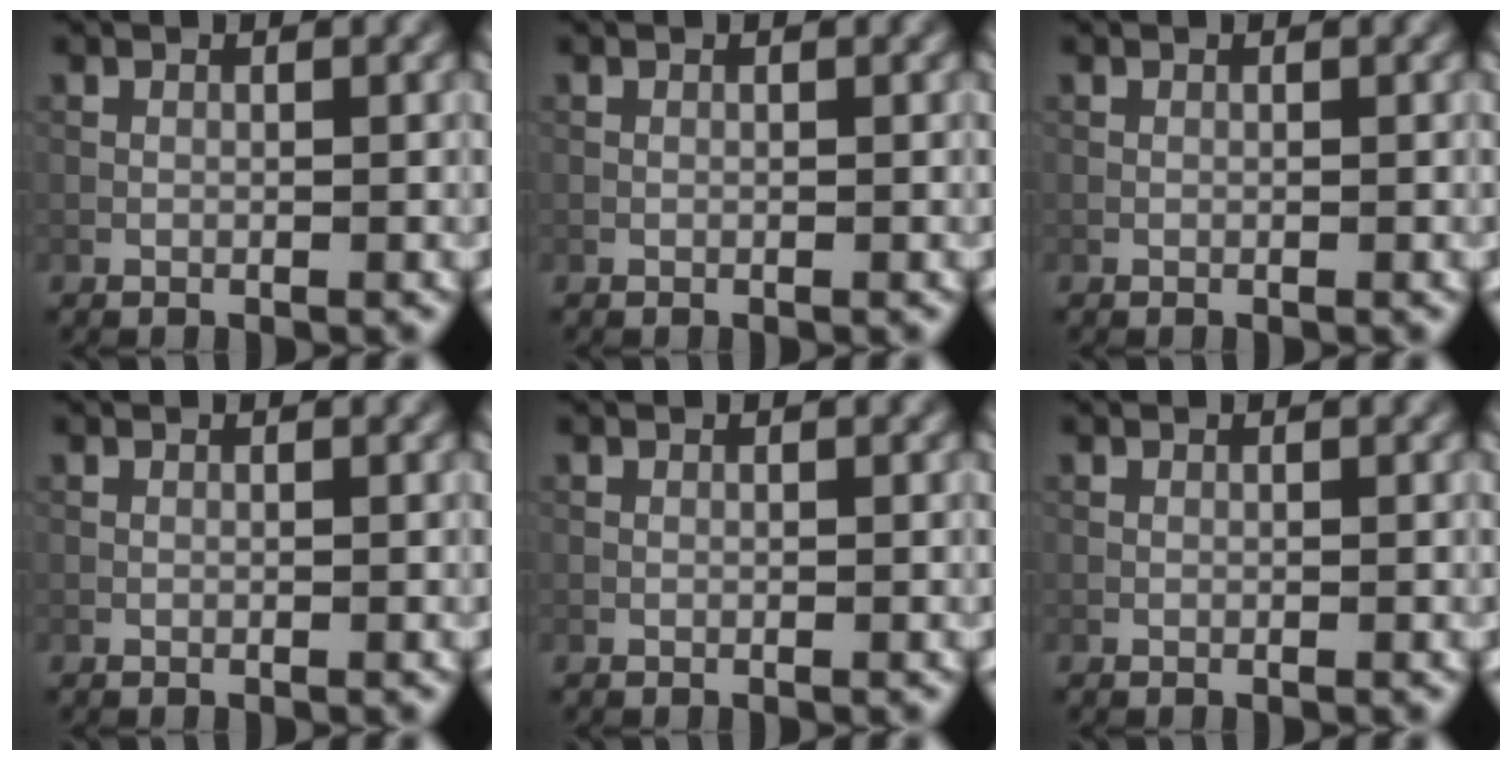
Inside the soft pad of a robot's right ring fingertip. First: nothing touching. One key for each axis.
{"total": 0.0}
{"total": 0.0}
{"total": 0.0}
{"total": 0.0}
{"total": 0.0}